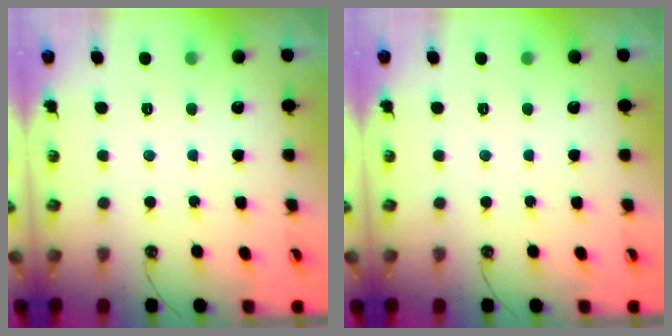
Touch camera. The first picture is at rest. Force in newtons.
{"total": 0.0}